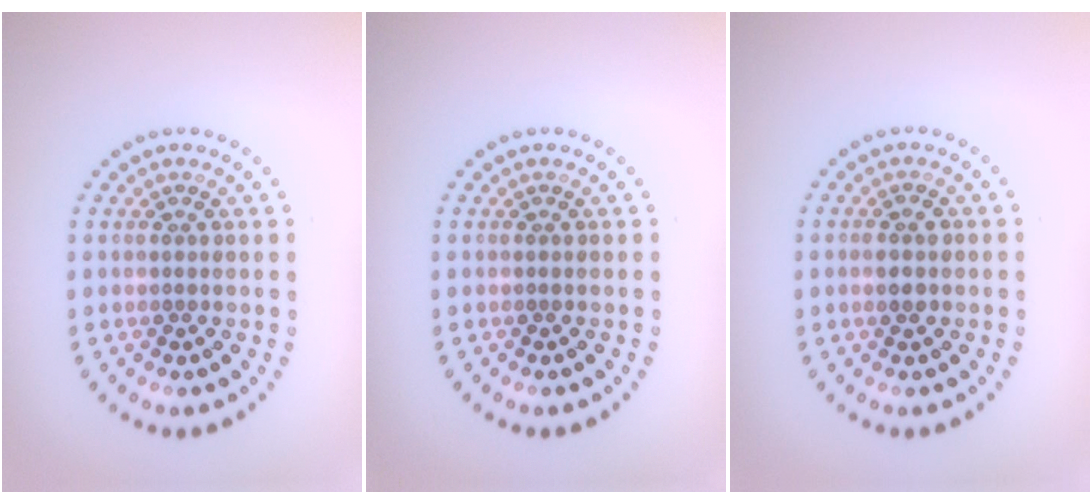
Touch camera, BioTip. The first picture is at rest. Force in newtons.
{"total": 0.0}
{"total": 1.4, "press": 1.4, "slide": 0.4}